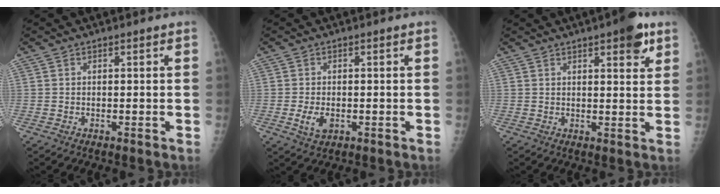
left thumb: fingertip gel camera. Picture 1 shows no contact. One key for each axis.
{"total": 3.5, "fx": -0.8, "fy": 2.1, "fz": 2.7, "tx": -0.054, "ty": -0.005, "tz": -0.010}
{"total": 6.3, "fx": 3.7, "fy": 1.9, "fz": 4.7, "tx": -0.049, "ty": -0.014, "tz": 0.043}